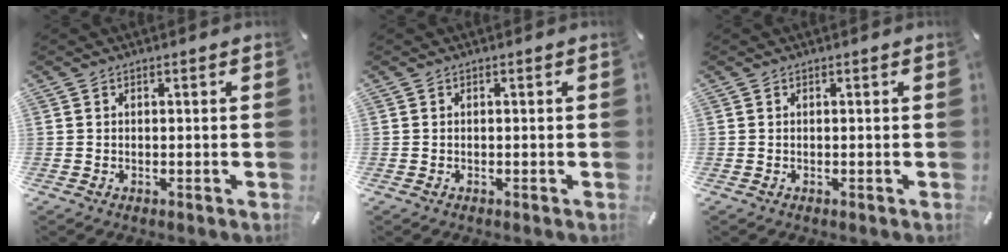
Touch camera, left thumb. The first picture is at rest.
{"total": 0.0}
{"total": 0.0}